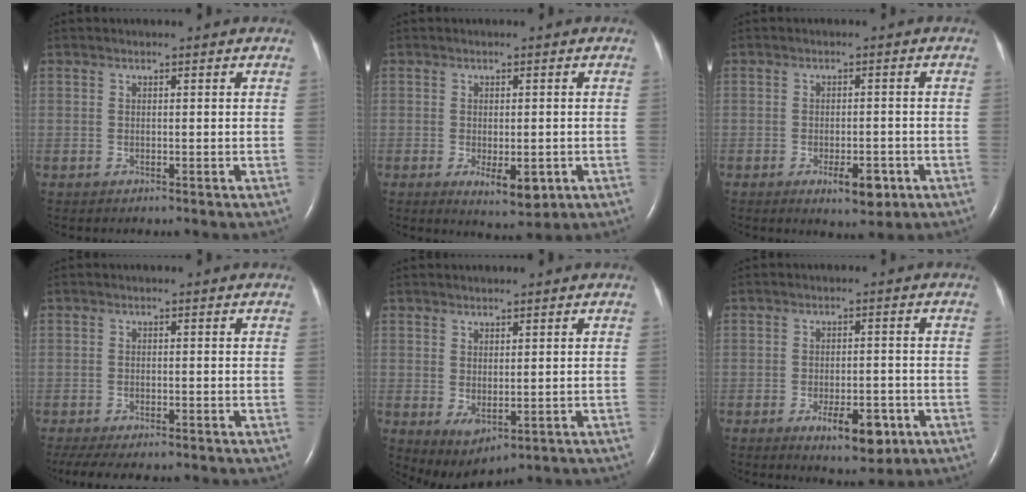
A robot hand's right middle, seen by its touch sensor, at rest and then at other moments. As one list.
[{"total": 5.1, "force": [-1.7, 1.9, 4.4], "torque": [-0.065, -0.010, -0.013]}, {"total": 4.7, "force": [-2.3, 1.8, 3.7], "torque": [-0.053, -0.003, -0.024]}, {"total": 10.2, "force": [-8.5, 2.8, 5.0], "torque": [-0.089, -0.010, -0.118]}, {"total": 4.1, "force": [-0.7, 1.8, 3.6], "torque": [-0.064, -0.010, 0.009]}, {"total": 6.9, "force": [-3.4, 2.6, 5.5], "torque": [-0.081, -0.006, -0.042]}]